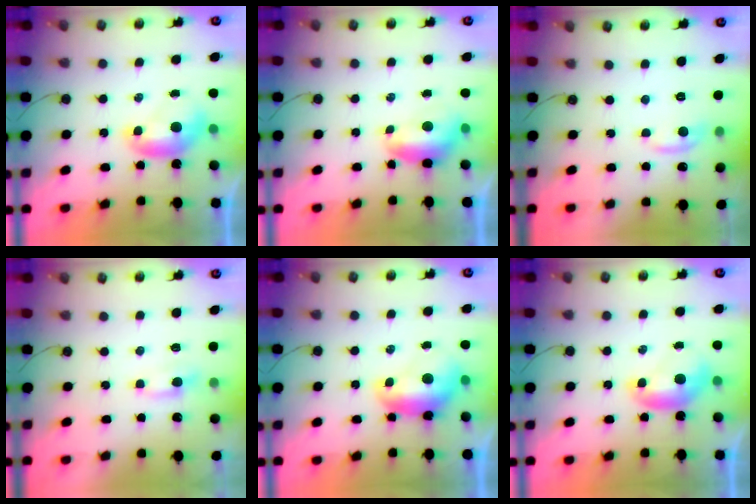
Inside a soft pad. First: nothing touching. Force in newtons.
{"total": 0.0}
{"total": 0.7, "press": 0.1, "slide": 0.7}
{"total": 0.0}
{"total": 1.6, "press": 1.6, "slide": 0.4}
{"total": 0.0}